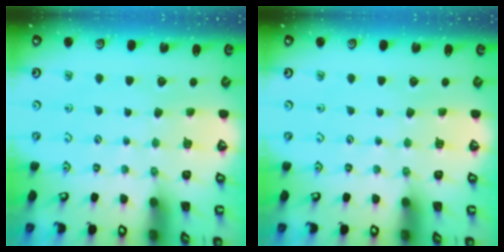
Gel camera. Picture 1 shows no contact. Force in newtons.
{"total": 0.0}